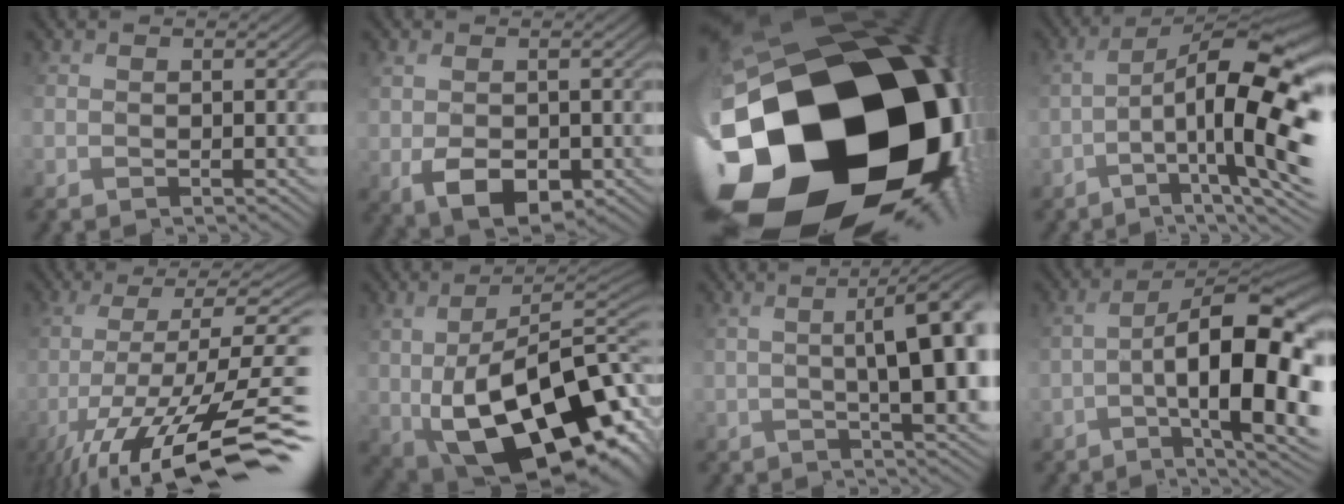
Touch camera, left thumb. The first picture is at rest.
{"total": 4.7, "force": [-1.1, 3.3, 3.2], "torque": [-0.078, -0.010, -0.007]}
{"total": 22.6, "force": [-5.9, 17.5, 13.1], "torque": [-0.246, -0.079, -0.084]}
{"total": 14.2, "force": [-3.1, 4.6, 13.1], "torque": [-0.197, 0.003, -0.031]}
{"total": 14.8, "force": [-7.3, 4.9, 11.9], "torque": [-0.222, 0.002, -0.109]}
{"total": 17.1, "force": [-4.0, 8.9, 14.0], "torque": [-0.222, -0.020, -0.044]}
{"total": 10.7, "force": [0.9, 3.6, 10.0], "torque": [-0.114, 0.011, 0.021]}
{"total": 14.2, "force": [-3.7, 4.7, 12.8], "torque": [-0.188, 0.006, -0.044]}